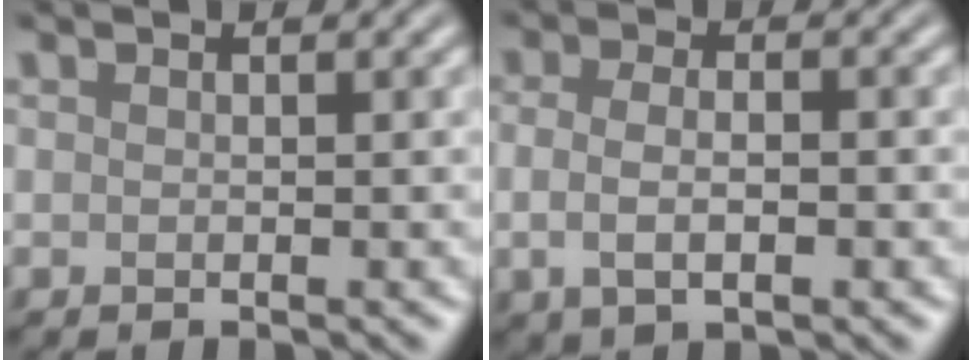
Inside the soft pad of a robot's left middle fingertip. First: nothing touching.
{"total": 3.7, "force": [-0.4, 1.8, 3.3], "torque": [-0.056, -0.004, -0.009]}